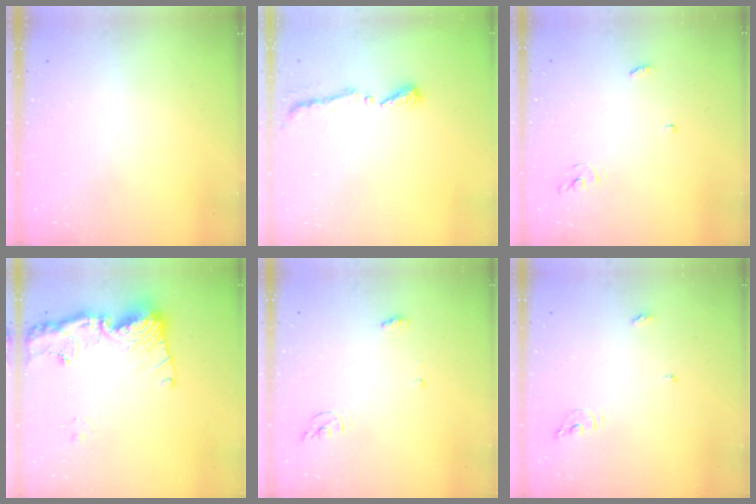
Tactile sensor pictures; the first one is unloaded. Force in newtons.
{"total": 5.1, "press": 5.0, "slide": 0.6}
{"total": 3.8, "press": 3.8, "slide": 0.4}
{"total": 16.6, "press": 16.5, "slide": 1.9}
{"total": 4.9, "press": 4.9, "slide": 0.2}
{"total": 5.4, "press": 5.4, "slide": 0.4}